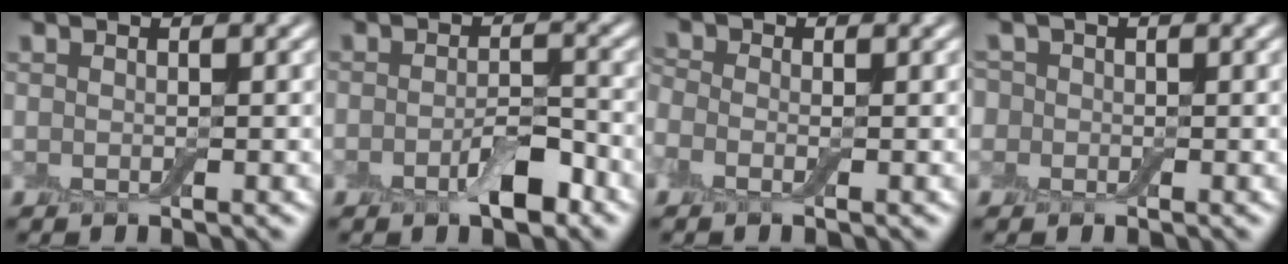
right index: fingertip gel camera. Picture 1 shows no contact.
{"total": 3.4, "force": [-1.7, 1.3, 2.6], "torque": [-0.042, 0.003, -0.030]}
{"total": 1.4, "force": [-0.5, 1.0, 0.9], "torque": [-0.021, 0.004, -0.020]}
{"total": 2.7, "force": [0.5, 2.5, 0.9], "torque": [-0.001, 0.014, -0.026]}